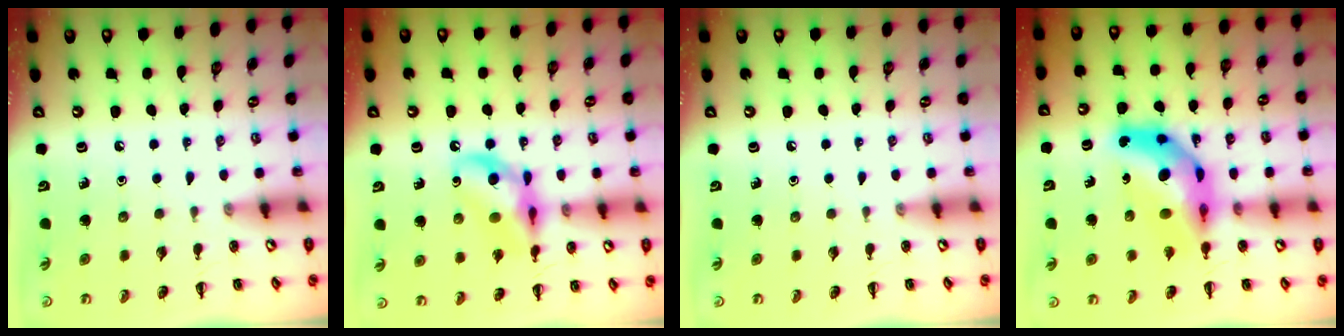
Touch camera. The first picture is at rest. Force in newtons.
{"total": 14.7, "press": 14.4, "slide": 2.6}
{"total": 0.0}
{"total": 12.6, "press": 12.0, "slide": 3.9}